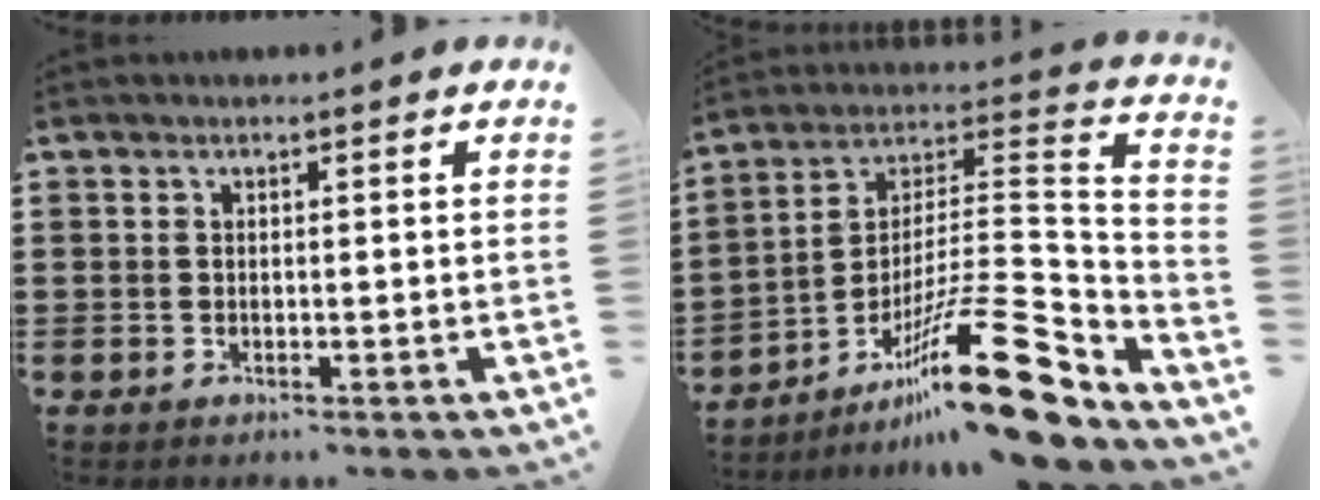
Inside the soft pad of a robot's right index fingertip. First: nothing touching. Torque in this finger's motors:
{"motor_torque": [1.31, -0.83, 0.46, 0.11]}